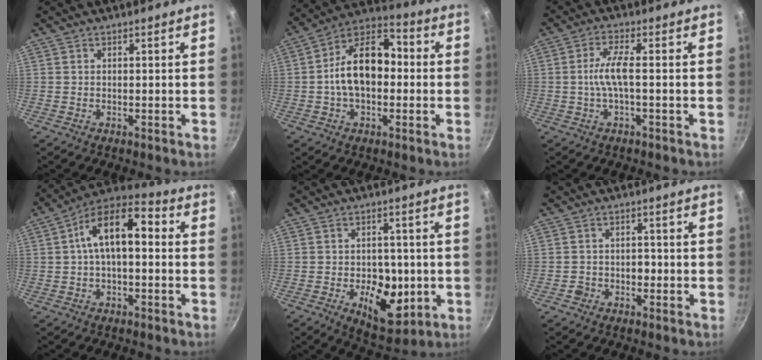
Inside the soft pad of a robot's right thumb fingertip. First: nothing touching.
{"total": 15.6, "force": [-0.4, 10.0, 11.9], "torque": [-0.165, 0.044, -0.028]}
{"total": 5.1, "force": [-0.7, 0.9, 5.0], "torque": [-0.113, 0.013, -0.018]}
{"total": 13.1, "force": [1.3, 6.6, 11.2], "torque": [-0.168, 0.042, 0.005]}
{"total": 12.3, "force": [-2.8, 7.8, 9.2], "torque": [-0.089, -0.003, -0.028]}
{"total": 2.8, "force": [-1.1, 2.4, 1.0], "torque": [0.004, 0.019, -0.016]}